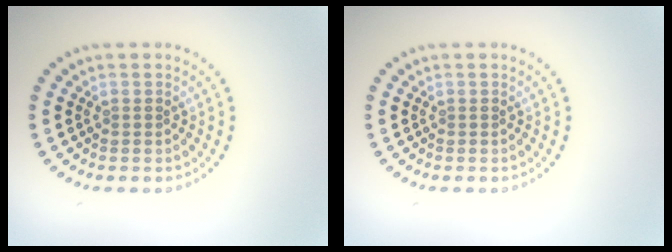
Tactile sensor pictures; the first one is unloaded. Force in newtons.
{"total": 0.0}